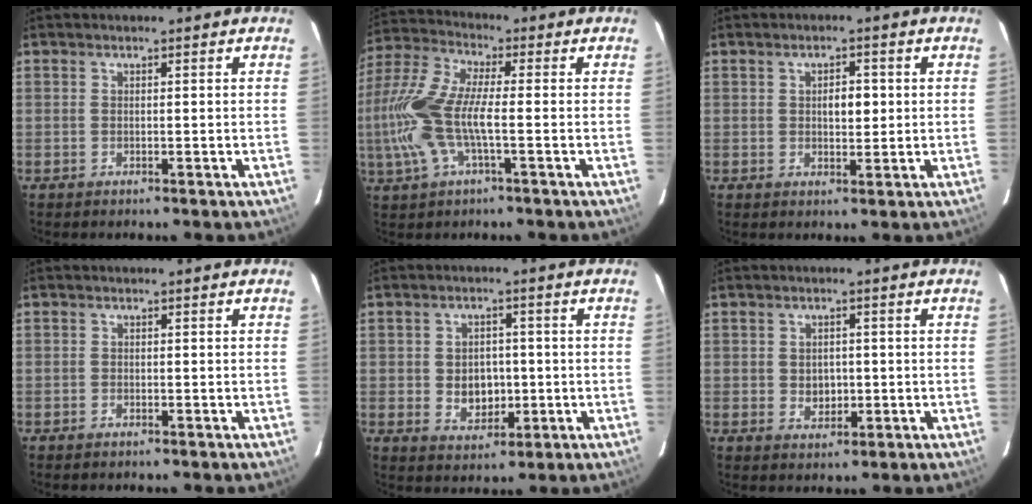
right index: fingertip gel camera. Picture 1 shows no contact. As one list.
[{"total": 14.8, "force": [-2.6, 4.5, 13.9], "torque": [-0.293, -0.001, -0.054]}, {"total": 3.3, "force": [0.5, 1.9, 2.7], "torque": [-0.041, 0.007, 0.008]}, {"total": 0.8, "force": [-0.7, 0.4, 0.1], "torque": [-0.004, 0.001, -0.013]}, {"total": 6.0, "force": [-0.7, 4.9, 3.4], "torque": [-0.065, 0.002, 0.002]}, {"total": 3.5, "force": [-0.4, 3.0, 1.7], "torque": [-0.027, 0.001, 0.000]}]